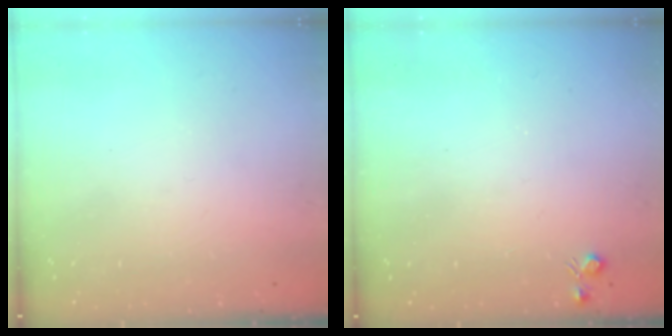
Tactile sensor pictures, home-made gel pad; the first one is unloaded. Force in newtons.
{"total": 4.0, "press": 3.9, "slide": 0.7}